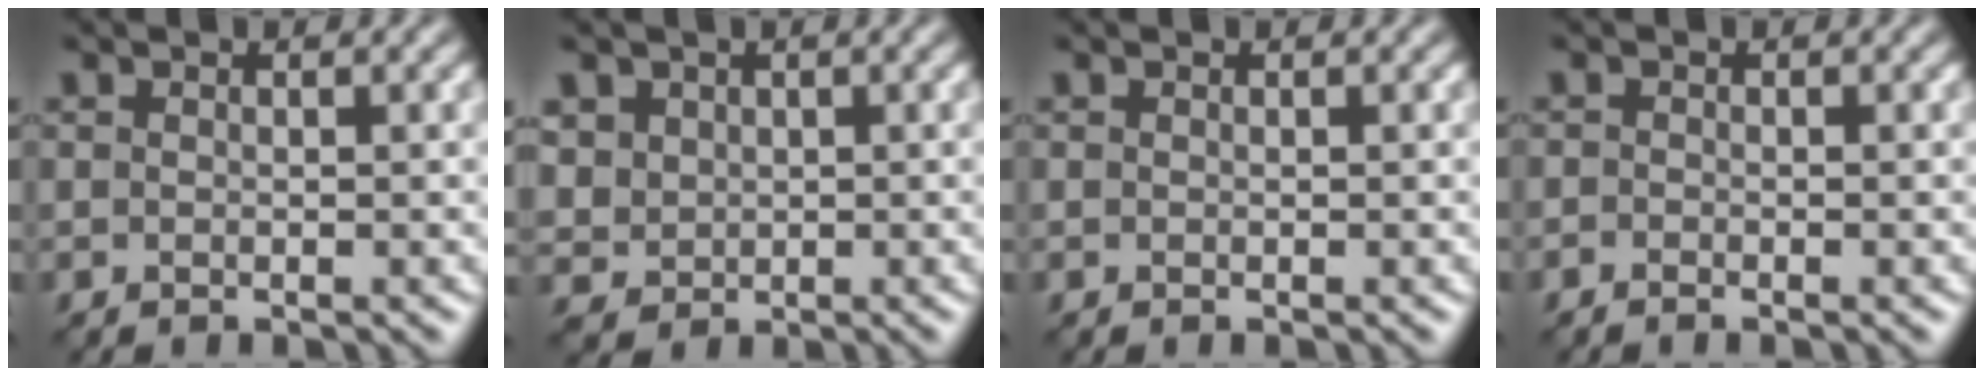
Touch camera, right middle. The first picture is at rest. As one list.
[{"total": 3.0, "force": [1.2, 2.6, 0.8], "torque": [-0.043, 0.001, 0.043]}, {"total": 0.0}, {"total": 0.5, "force": [-0.5, 0.1, 0.2], "torque": [-0.001, -0.004, -0.010]}]